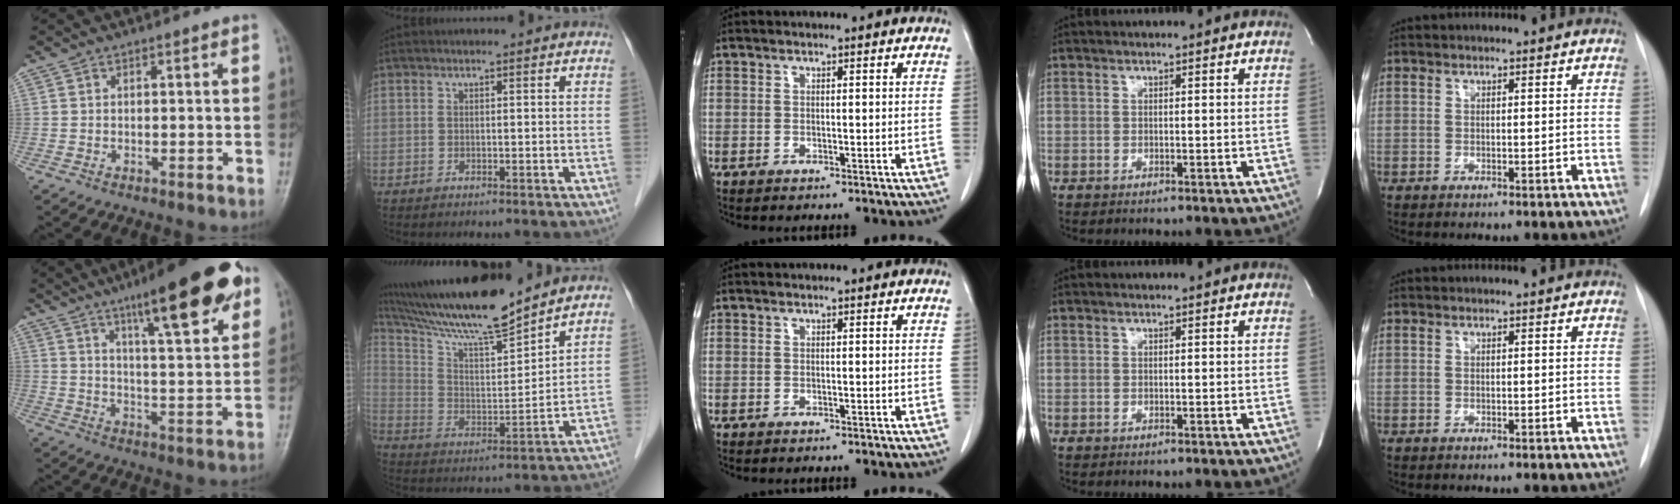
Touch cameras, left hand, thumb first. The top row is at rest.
{"thumb": {"total": 20.2, "force": [11.7, 4.5, 15.8], "torque": [-0.201, -0.037, 0.176]}, "index": {"total": 17.2, "force": [15.1, 0.3, 8.2], "torque": [-0.155, 0.007, 0.265]}}